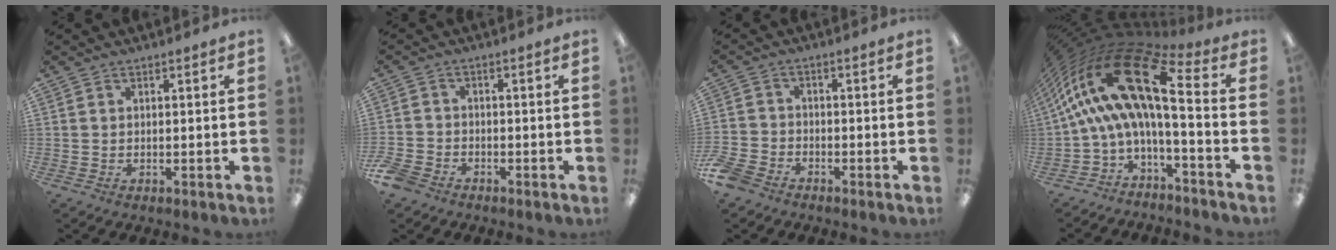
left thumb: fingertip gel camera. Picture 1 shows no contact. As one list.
[{"total": 4.0, "force": [-3.2, 2.1, 1.3], "torque": [-0.037, 0.010, -0.063]}, {"total": 5.2, "force": [-4.2, 2.4, 1.8], "torque": [-0.049, 0.014, -0.084]}, {"total": 20.6, "force": [4.3, 7.1, 18.9], "torque": [-0.362, -0.032, 0.074]}]